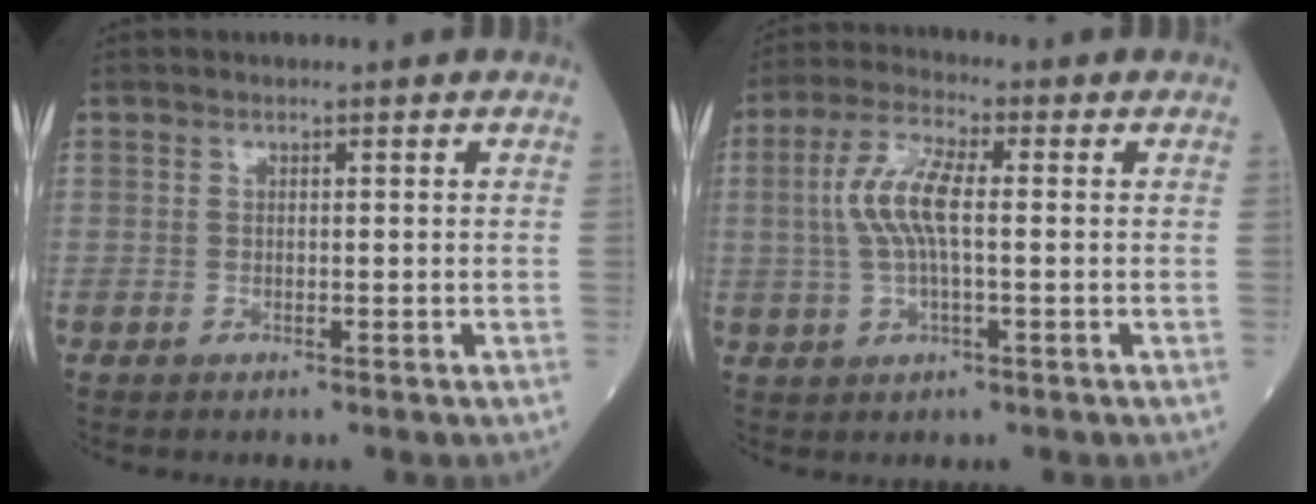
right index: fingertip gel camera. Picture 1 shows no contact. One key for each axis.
{"total": 7.5, "fx": 0.5, "fy": 1.8, "fz": 7.3, "tx": -0.160, "ty": 0.011, "tz": 0.009}